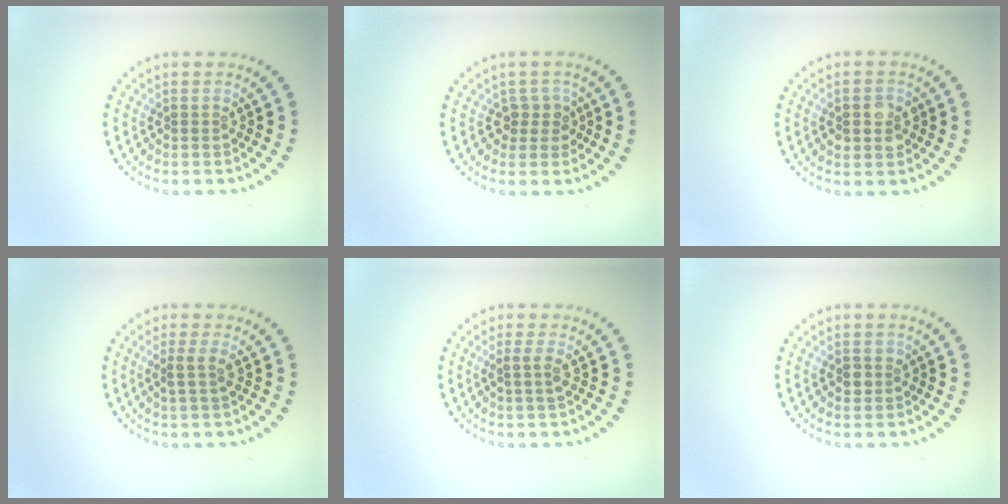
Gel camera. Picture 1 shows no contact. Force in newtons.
{"total": 1.7, "press": 1.3, "slide": 1.0}
{"total": 2.8, "press": 2.8, "slide": 0.2}
{"total": 1.6, "press": 1.3, "slide": 1.0}
{"total": 1.4, "press": 1.0, "slide": 1.0}
{"total": 1.1, "press": 1.0, "slide": 0.5}